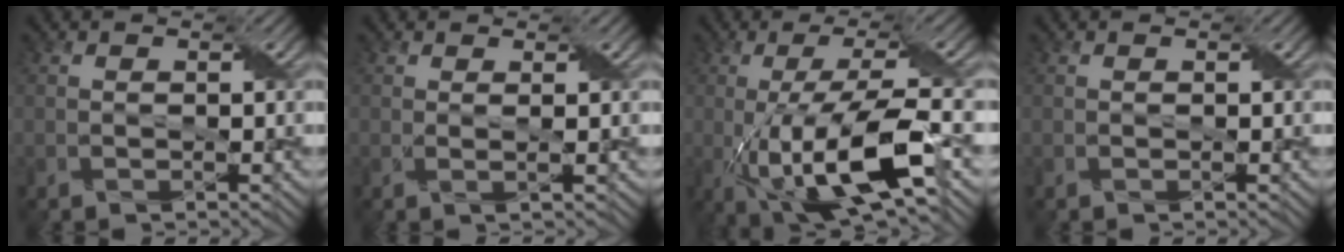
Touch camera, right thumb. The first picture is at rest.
{"total": 1.0, "force": [0.4, 0.2, 0.9], "torque": [-0.022, 0.004, -0.001]}
{"total": 13.6, "force": [-3.5, 4.1, 12.5], "torque": [-0.226, -0.004, -0.062]}
{"total": 0.0}